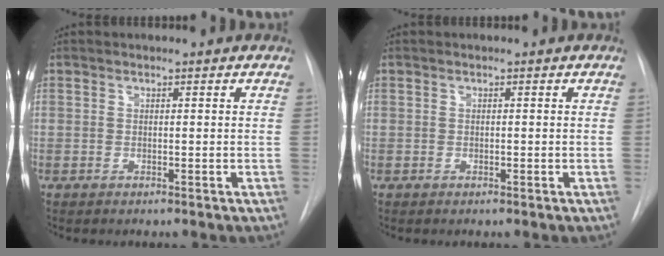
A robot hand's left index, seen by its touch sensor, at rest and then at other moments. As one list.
[{"total": 0.0}]